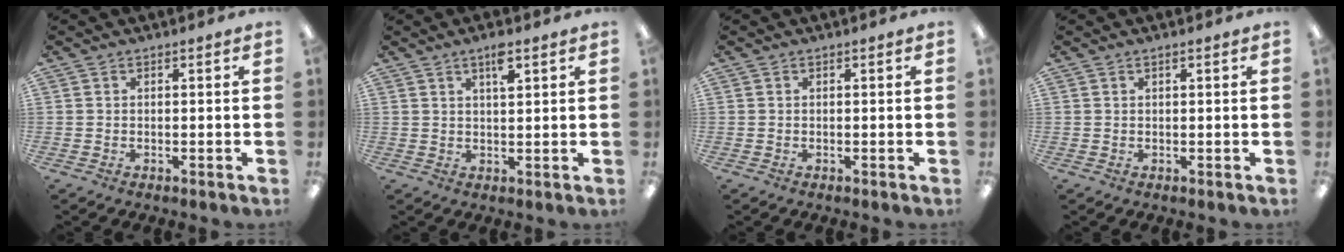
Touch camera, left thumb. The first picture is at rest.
{"total": 4.3, "force": [2.7, 1.1, 3.1], "torque": [-0.045, -0.007, 0.041]}
{"total": 0.0}
{"total": 0.6, "force": [0.4, 0.1, 0.4], "torque": [-0.009, 0.001, 0.006]}